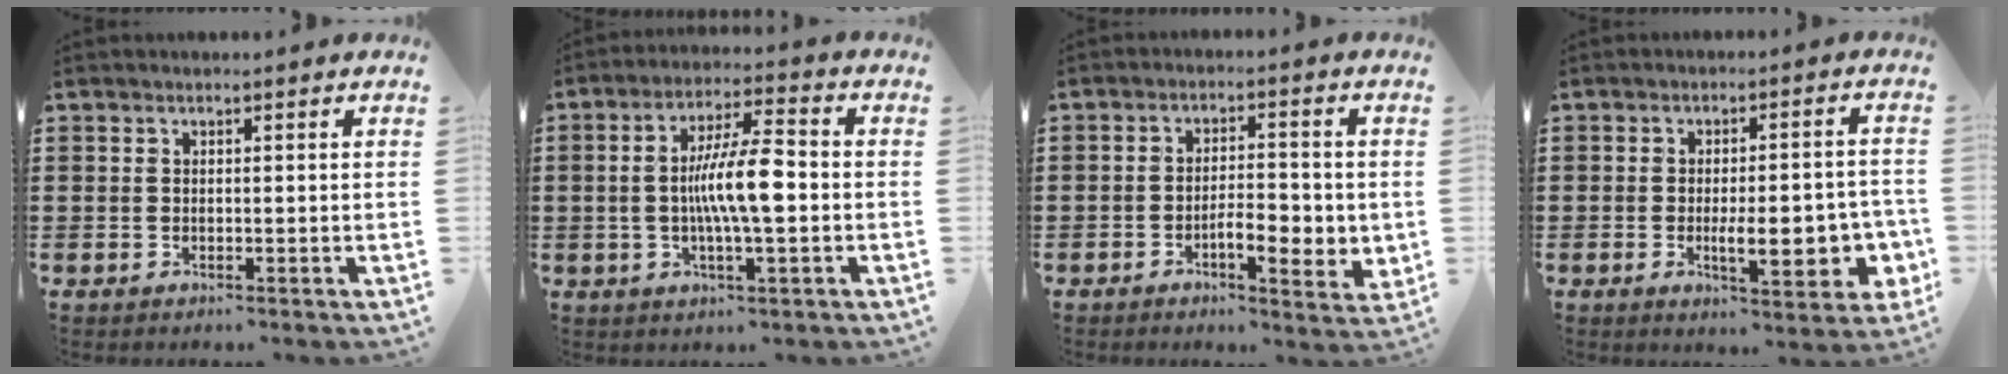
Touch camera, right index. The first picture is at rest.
{"total": 9.3, "force": [-0.7, 1.9, 9.1], "torque": [-0.173, 0.001, -0.017]}
{"total": 5.7, "force": [-1.7, 2.3, 4.9], "torque": [-0.077, 0.003, -0.031]}
{"total": 9.1, "force": [-1.9, 3.0, 8.4], "torque": [-0.110, -0.008, -0.028]}